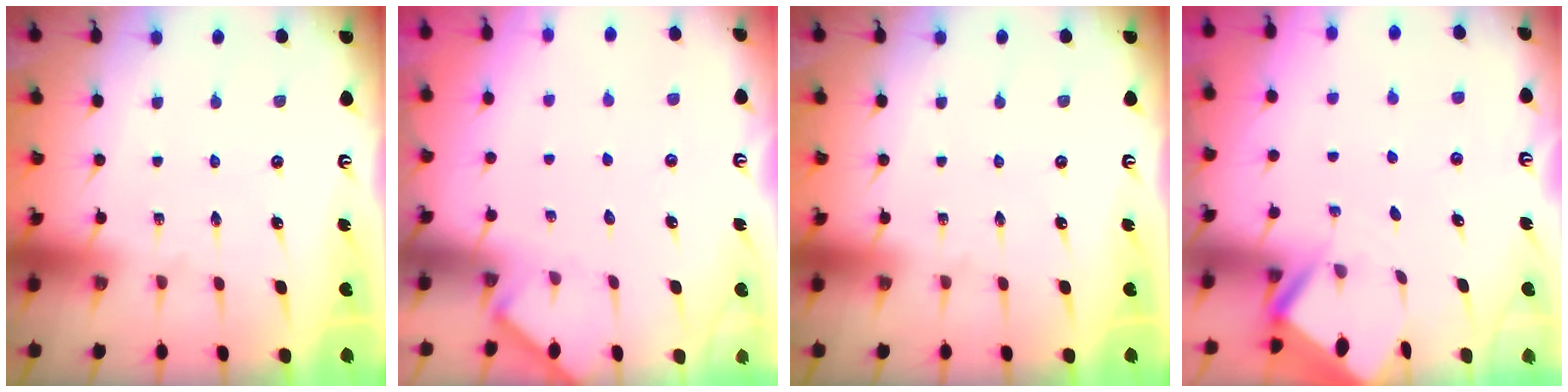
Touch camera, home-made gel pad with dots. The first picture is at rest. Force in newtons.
{"total": 3.6, "press": 3.5, "slide": 0.4}
{"total": 0.0}
{"total": 2.4, "press": 2.4, "slide": 0.1}